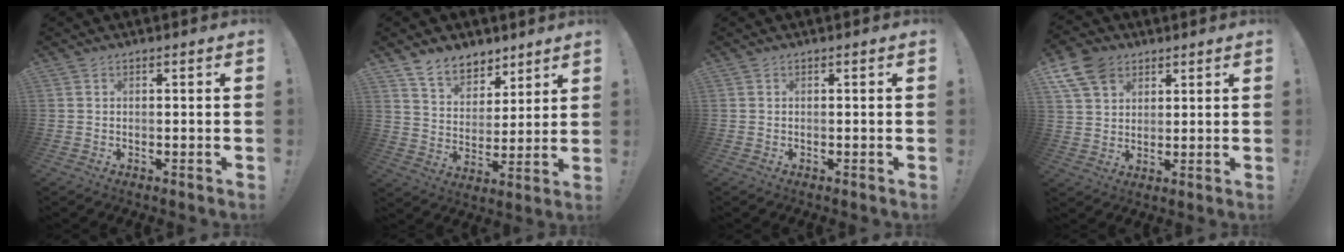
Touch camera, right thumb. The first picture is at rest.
{"total": 10.1, "force": [7.9, 5.8, 2.4], "torque": [-0.041, -0.061, 0.154]}
{"total": 0.0}
{"total": 10.4, "force": [5.9, 7.2, 4.6], "torque": [-0.096, -0.020, 0.118]}